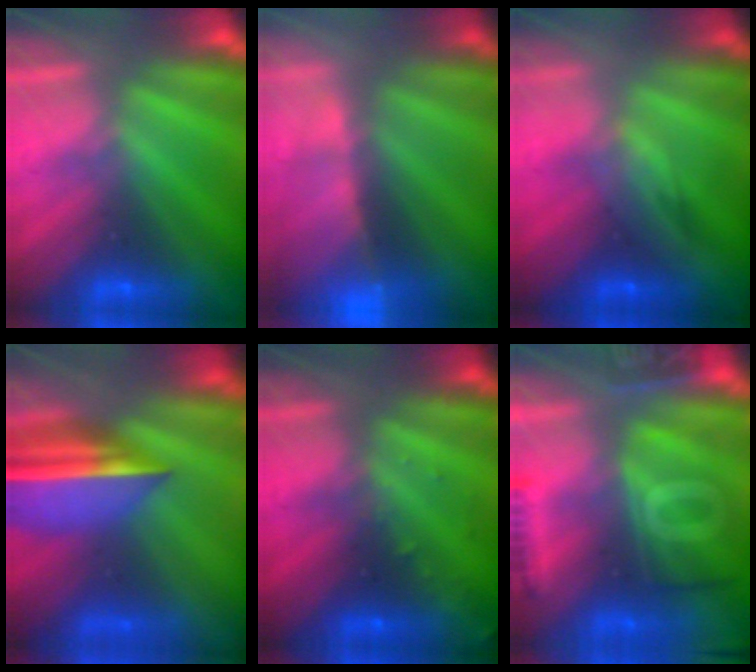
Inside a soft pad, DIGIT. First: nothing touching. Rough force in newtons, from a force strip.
{"total": 9.3}
{"total": 1.6}
{"total": 7.5}
{"total": 2.7}
{"total": 9.8}